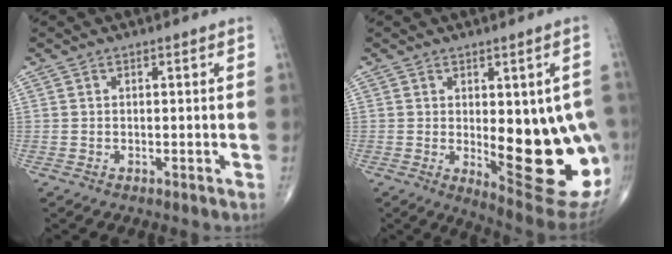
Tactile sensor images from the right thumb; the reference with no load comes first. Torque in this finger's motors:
{"motor_torque": [1.18, 3.83, 2.10, -0.15, 0.42]}